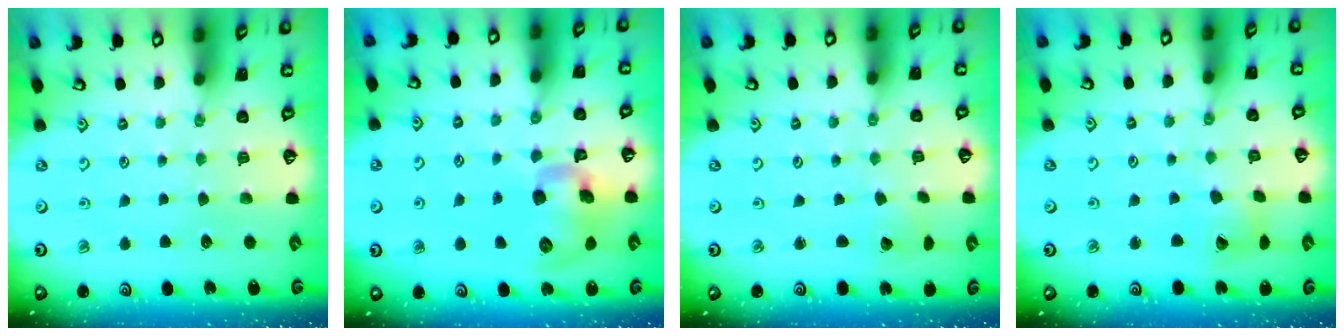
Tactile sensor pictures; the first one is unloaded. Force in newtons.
{"total": 12.8, "press": 12.5, "slide": 2.6}
{"total": 1.8, "press": 1.8, "slide": 0.2}
{"total": 7.6, "press": 7.5, "slide": 0.9}